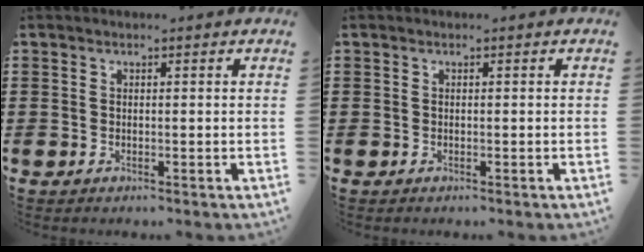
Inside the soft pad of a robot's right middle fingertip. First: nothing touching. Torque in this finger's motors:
{"motor_torque": [-0.08, -0.02, -0.08, -0.03]}